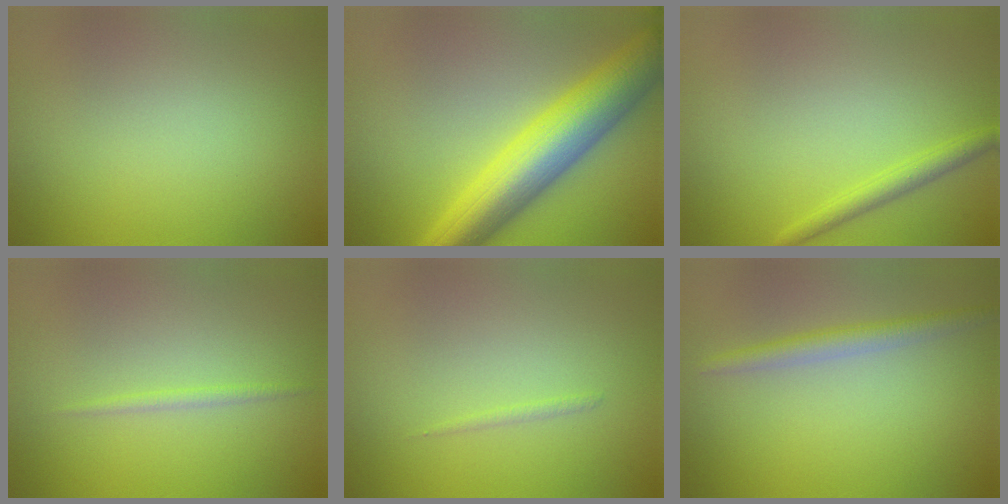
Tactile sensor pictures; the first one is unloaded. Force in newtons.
{"total": 9.4, "press": 9.4, "slide": 0.1}
{"total": 1.9, "press": 1.9, "slide": 0.2}
{"total": 0.8, "press": 0.8, "slide": 0.0}
{"total": 0.5, "press": 0.5, "slide": 0.1}
{"total": 2.3, "press": 2.3, "slide": 0.1}